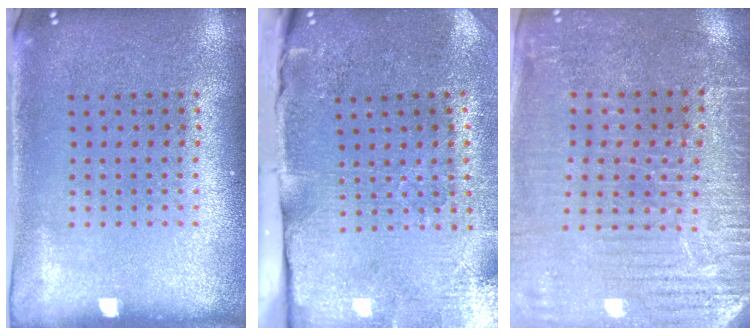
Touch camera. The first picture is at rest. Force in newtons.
{"total": 4.8, "press": 3.9, "slide": 2.8}
{"total": 3.5, "press": 3.4, "slide": 0.7}